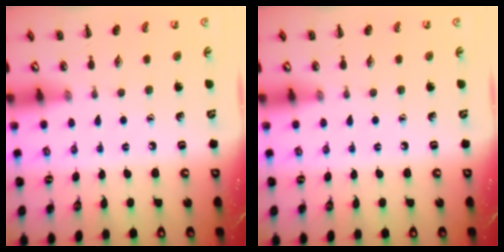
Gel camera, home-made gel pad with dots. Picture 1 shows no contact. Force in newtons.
{"total": 0.0}